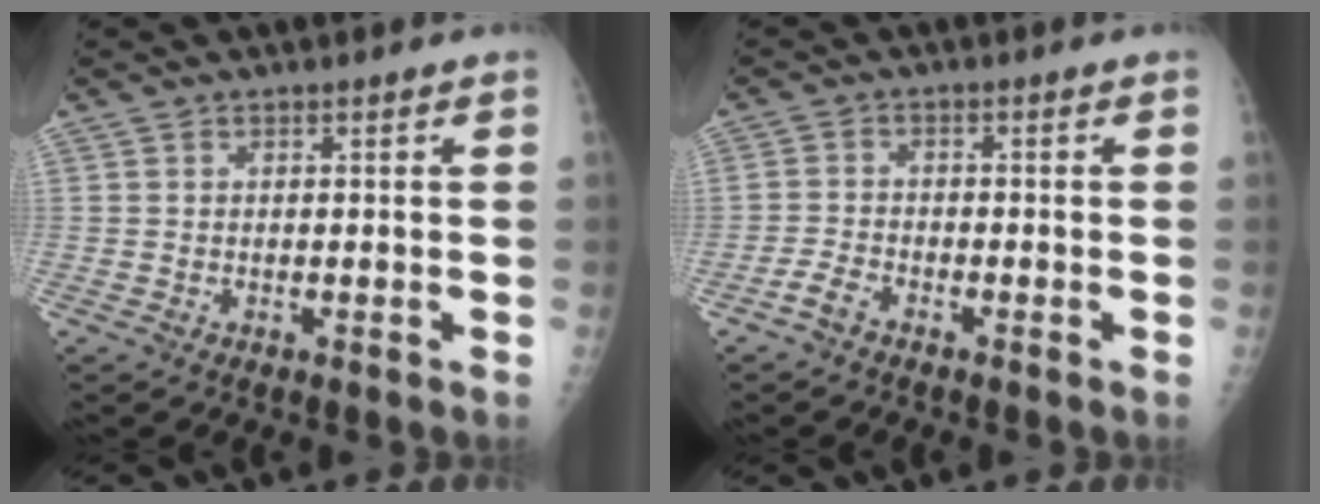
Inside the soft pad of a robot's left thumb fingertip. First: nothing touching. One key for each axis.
{"total": 2.7, "fx": -2.2, "fy": 1.0, "fz": 1.2, "tx": -0.031, "ty": 0.009, "tz": -0.044}